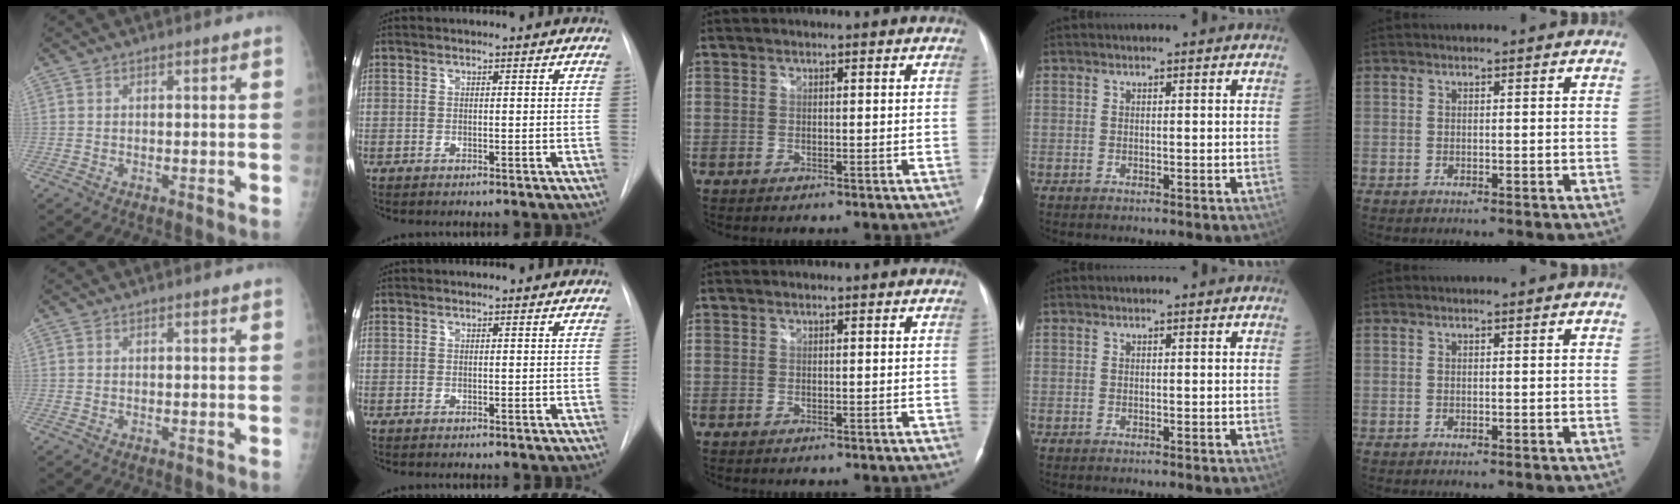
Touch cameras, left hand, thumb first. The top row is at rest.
{}